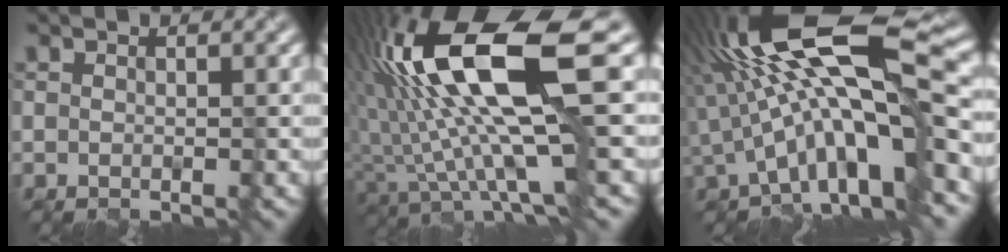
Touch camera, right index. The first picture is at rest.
{"total": 14.0, "force": [3.1, 4.1, 13.0], "torque": [-0.259, 0.000, 0.062]}
{"total": 14.7, "force": [0.0, 4.2, 14.1], "torque": [-0.222, 0.019, -0.006]}